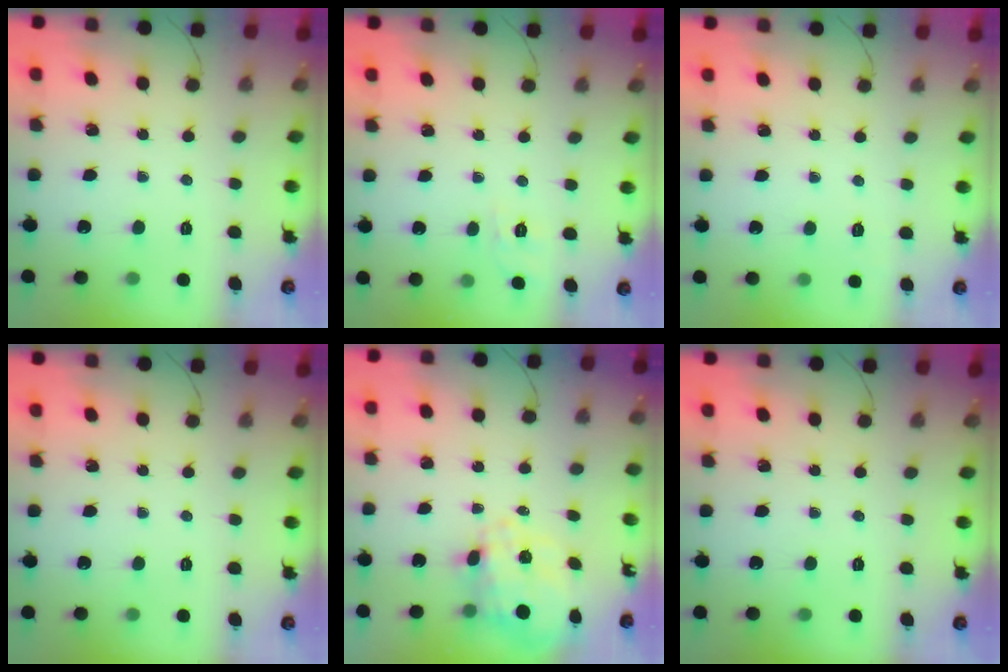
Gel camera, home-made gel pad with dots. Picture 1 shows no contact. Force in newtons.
{"total": 1.7, "press": 0.0, "slide": 1.7}
{"total": 2.0, "press": 1.3, "slide": 1.5}
{"total": 0.0}
{"total": 9.6, "press": 9.5, "slide": 1.7}
{"total": 0.0}